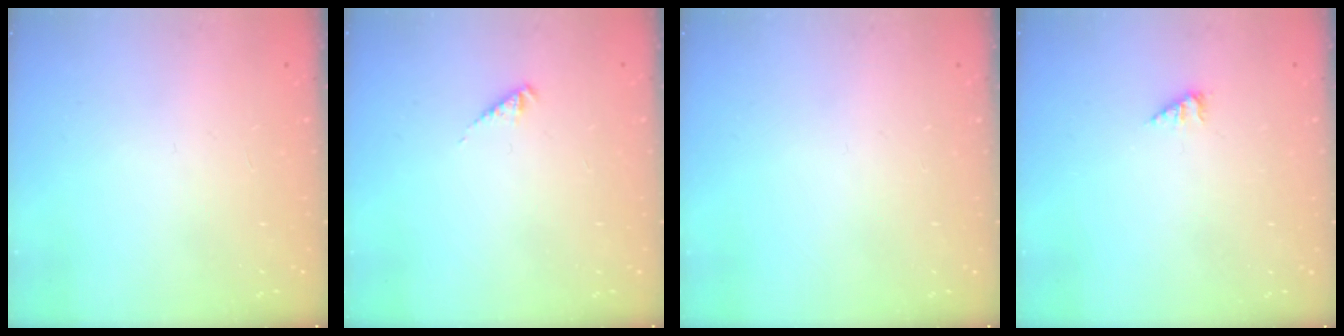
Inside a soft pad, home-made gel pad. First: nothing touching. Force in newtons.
{"total": 2.3, "press": 2.3, "slide": 0.4}
{"total": 0.0}
{"total": 2.8, "press": 2.7, "slide": 0.5}